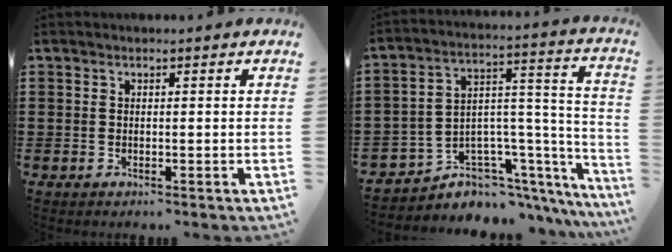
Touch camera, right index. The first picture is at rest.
{"total": 5.1, "force": [-3.2, 4.0, 0.5], "torque": [-0.025, -0.019, -0.056]}